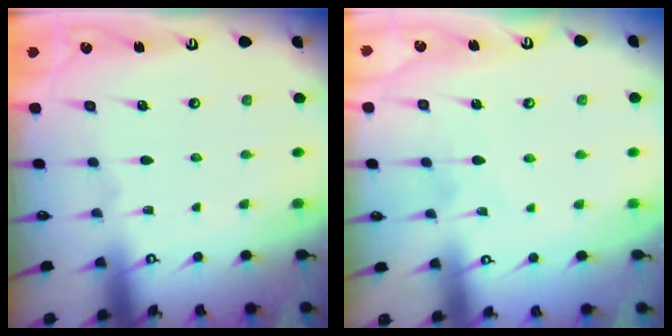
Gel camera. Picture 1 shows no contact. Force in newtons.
{"total": 4.7, "press": 4.6, "slide": 0.3}